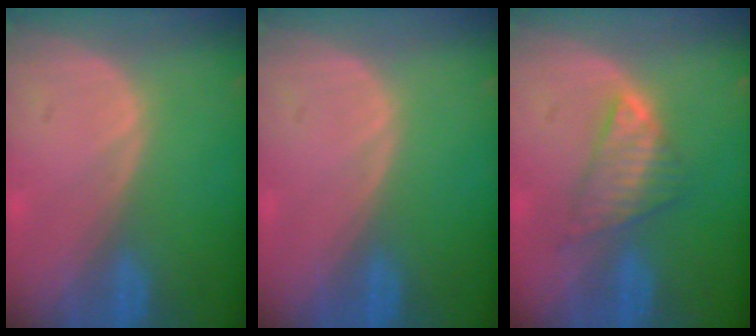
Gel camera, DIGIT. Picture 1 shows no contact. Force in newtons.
{"total": 0.0}
{"total": 4.9, "press": 4.9, "slide": 0.4}